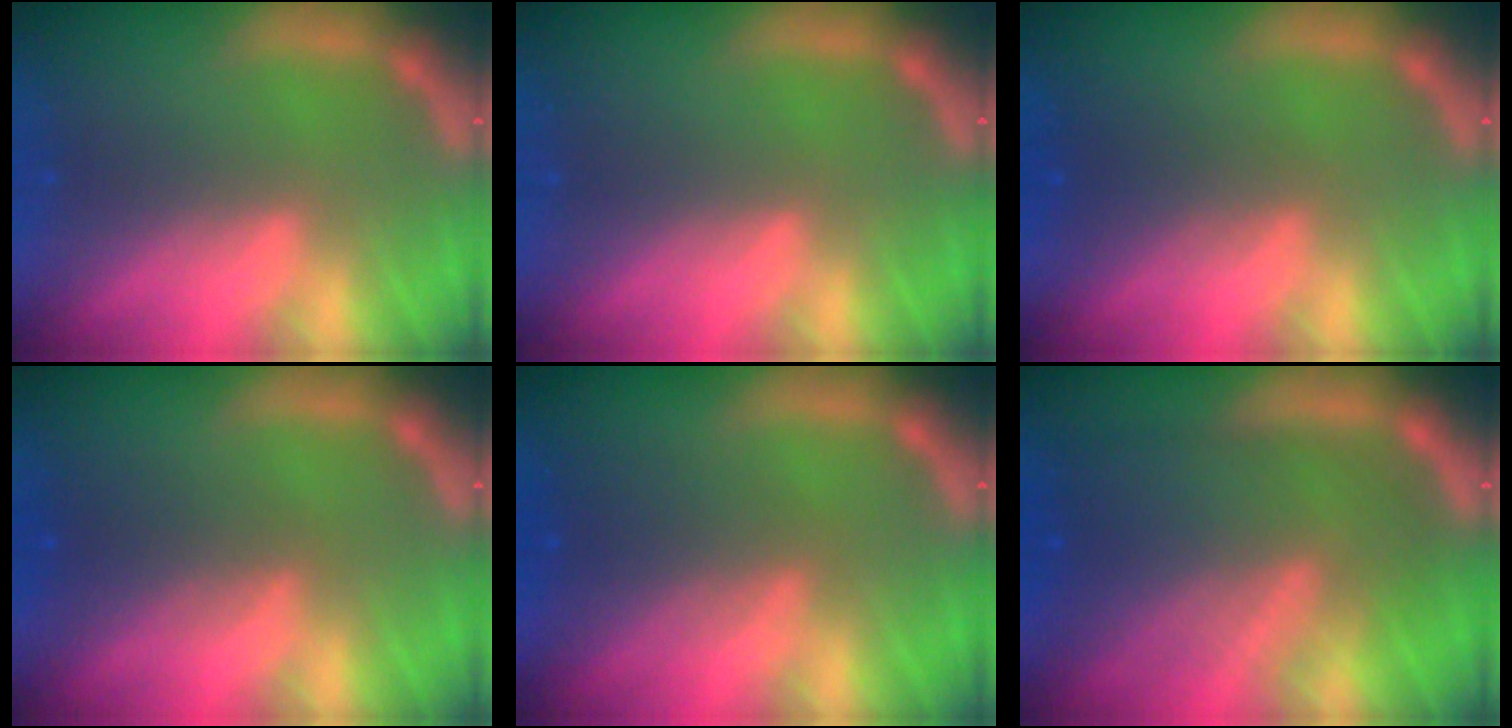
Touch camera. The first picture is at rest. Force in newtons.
{"total": 0.0}
{"total": 2.5}
{"total": 3.0}
{"total": 4.1}
{"total": 10.0}